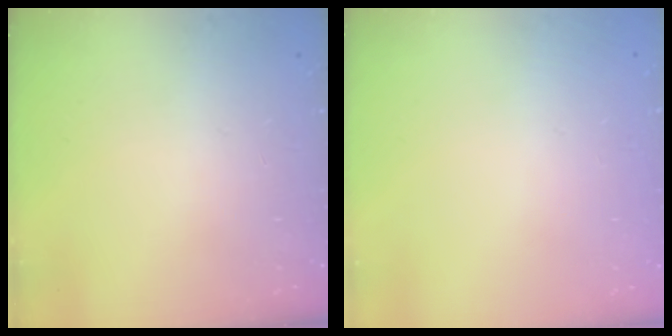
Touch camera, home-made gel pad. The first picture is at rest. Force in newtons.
{"total": 0.0}